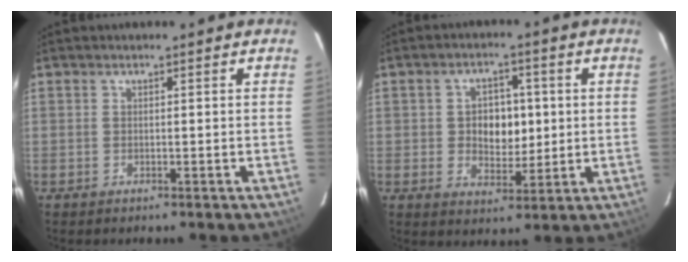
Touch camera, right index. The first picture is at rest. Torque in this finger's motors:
{"motor_torque": [0.01, 0.06, 0.02, 0.01]}